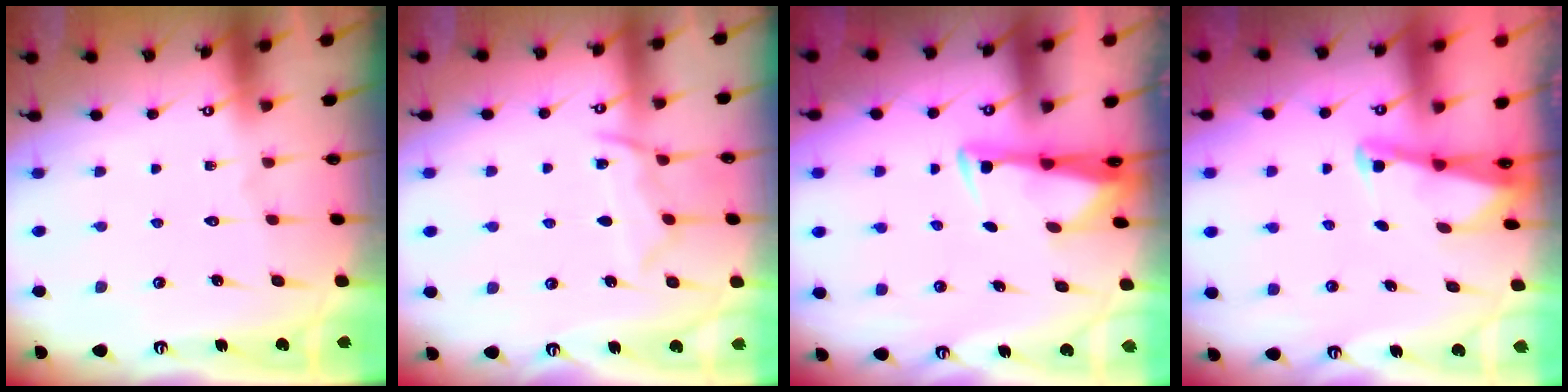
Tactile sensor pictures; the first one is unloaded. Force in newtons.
{"total": 9.0, "press": 8.9, "slide": 0.9}
{"total": 3.3, "press": 3.2, "slide": 0.9}
{"total": 2.2, "press": 2.2, "slide": 0.3}